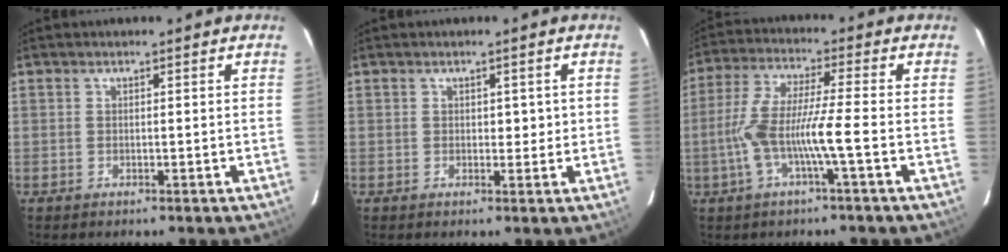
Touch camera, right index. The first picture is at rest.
{"total": 1.9, "force": [0.3, 1.3, 1.3], "torque": [-0.014, 0.005, 0.005]}
{"total": 9.1, "force": [-2.4, -0.1, 8.8], "torque": [-0.186, 0.013, -0.048]}